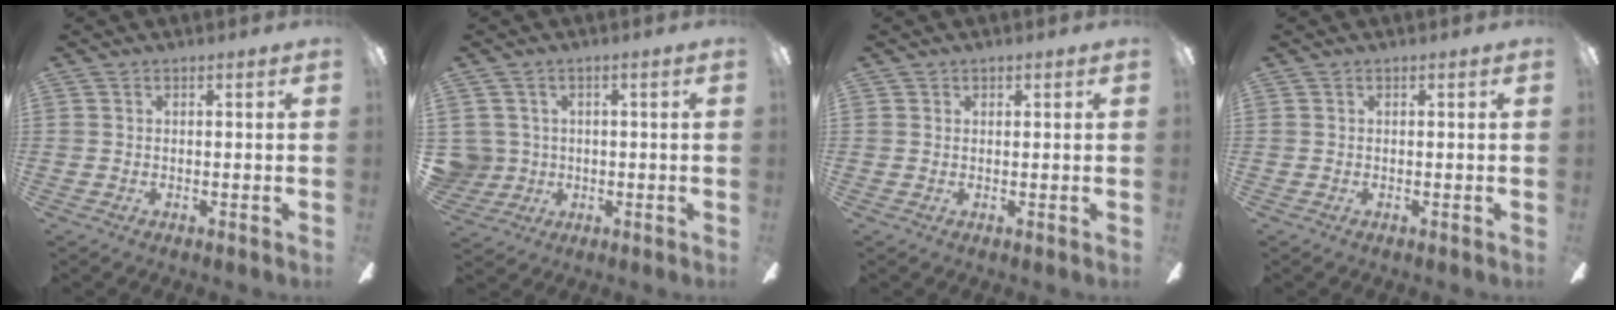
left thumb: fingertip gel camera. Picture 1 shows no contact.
{"total": 5.2, "force": [0.7, 5.1, 0.6], "torque": [-0.035, 0.005, 0.016]}
{"total": 0.8, "force": [0.6, 0.5, 0.0], "torque": [0.000, 0.002, 0.011]}
{"total": 0.0}